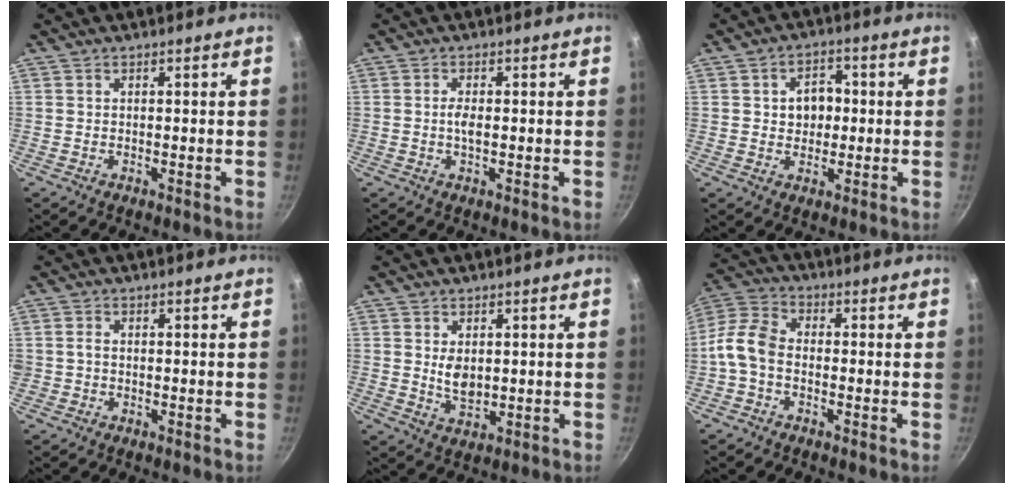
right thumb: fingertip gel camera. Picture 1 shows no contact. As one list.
[{"total": 2.3, "force": [-0.1, 0.8, 2.1], "torque": [-0.041, 0.000, -0.006]}, {"total": 6.2, "force": [0.5, 4.9, 3.8], "torque": [-0.022, 0.007, 0.003]}, {"total": 1.4, "force": [-0.3, 1.2, 0.7], "torque": [-0.010, 0.008, -0.005]}, {"total": 4.8, "force": [0.7, 3.1, 3.6], "torque": [-0.058, -0.015, 0.019]}, {"total": 7.6, "force": [-2.2, 5.0, 5.3], "torque": [-0.108, 0.037, -0.061]}]